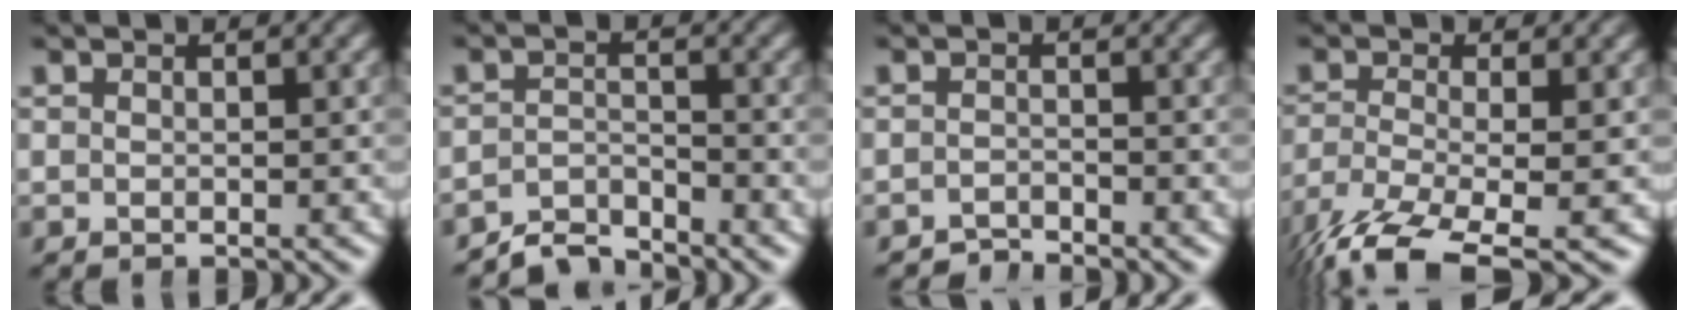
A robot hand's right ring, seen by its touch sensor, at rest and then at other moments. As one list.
[{"total": 3.9, "force": [-3.7, 1.1, 0.3], "torque": [-0.002, -0.007, -0.068]}, {"total": 2.3, "force": [-2.2, 0.3, -0.3], "torque": [0.001, -0.009, -0.039]}, {"total": 7.5, "force": [-5.2, 3.5, 4.2], "torque": [-0.108, -0.050, -0.060]}]